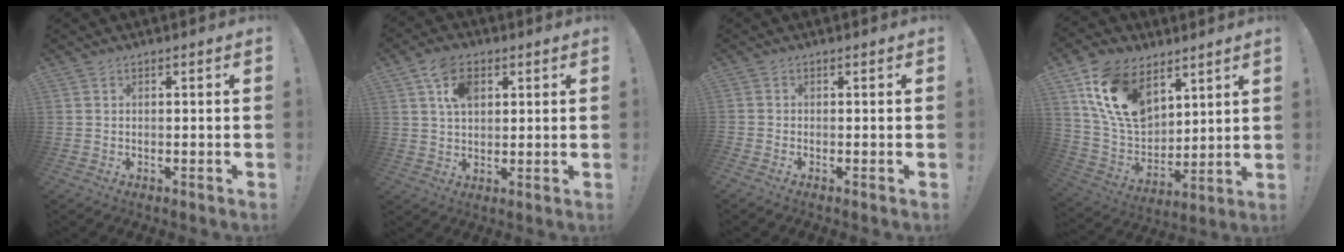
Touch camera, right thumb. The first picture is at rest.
{"total": 9.1, "force": [3.8, 6.1, 5.7], "torque": [-0.105, 0.007, 0.073]}
{"total": 0.8, "force": [-0.4, -0.3, 0.6], "torque": [-0.011, -0.003, -0.007]}
{"total": 18.6, "force": [9.6, 12.2, 10.2], "torque": [-0.193, -0.044, 0.184]}